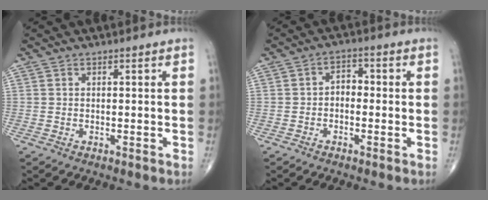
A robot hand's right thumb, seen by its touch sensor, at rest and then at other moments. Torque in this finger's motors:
{"motor_torque": [-0.15, 0.22, 0.20, 0.25, 0.05]}